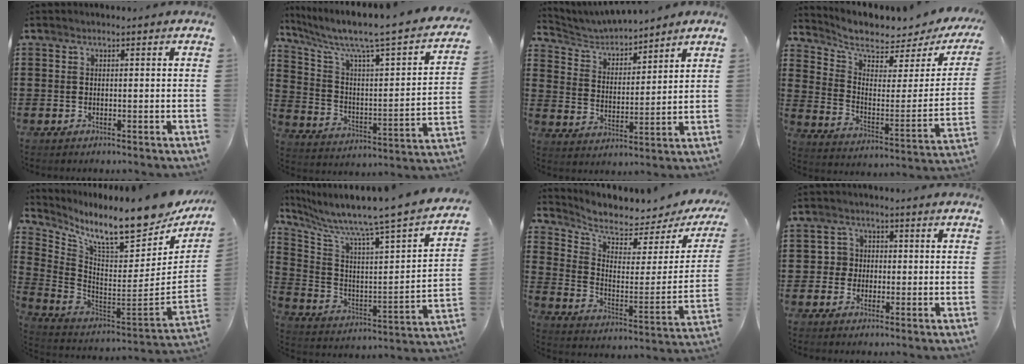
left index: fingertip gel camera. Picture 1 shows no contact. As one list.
[{"total": 5.7, "force": [4.3, 0.7, 3.6], "torque": [-0.096, -0.046, 0.062]}, {"total": 4.9, "force": [4.8, 0.6, 0.7], "torque": [-0.039, -0.030, 0.081]}, {"total": 4.9, "force": [4.3, 1.2, 1.9], "torque": [-0.067, -0.045, 0.070]}, {"total": 11.5, "force": [8.8, 1.4, 7.2], "torque": [-0.141, -0.081, 0.143]}, {"total": 6.9, "force": [5.9, -0.8, 3.4], "torque": [-0.097, -0.069, 0.086]}, {"total": 4.3, "force": [3.8, 1.0, 1.6], "torque": [-0.059, -0.045, 0.060]}, {"total": 2.8, "force": [-0.7, 2.7, 0.7], "torque": [-0.026, 0.007, -0.018]}]